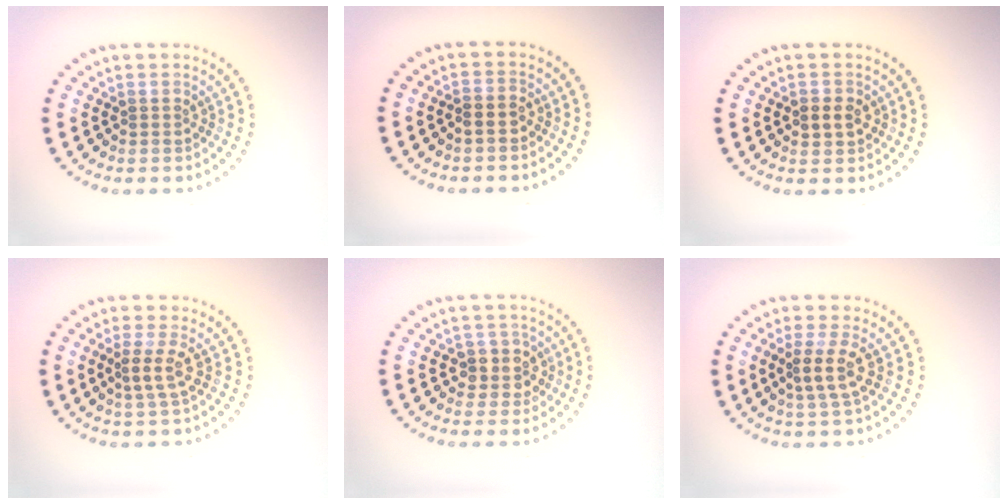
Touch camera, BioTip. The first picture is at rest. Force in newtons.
{"total": 0.9, "press": 0.8, "slide": 0.5}
{"total": 2.1, "press": 2.1, "slide": 0.2}
{"total": 1.7, "press": 1.4, "slide": 1.1}
{"total": 2.6, "press": 2.2, "slide": 1.4}
{"total": 2.5, "press": 2.0, "slide": 1.4}